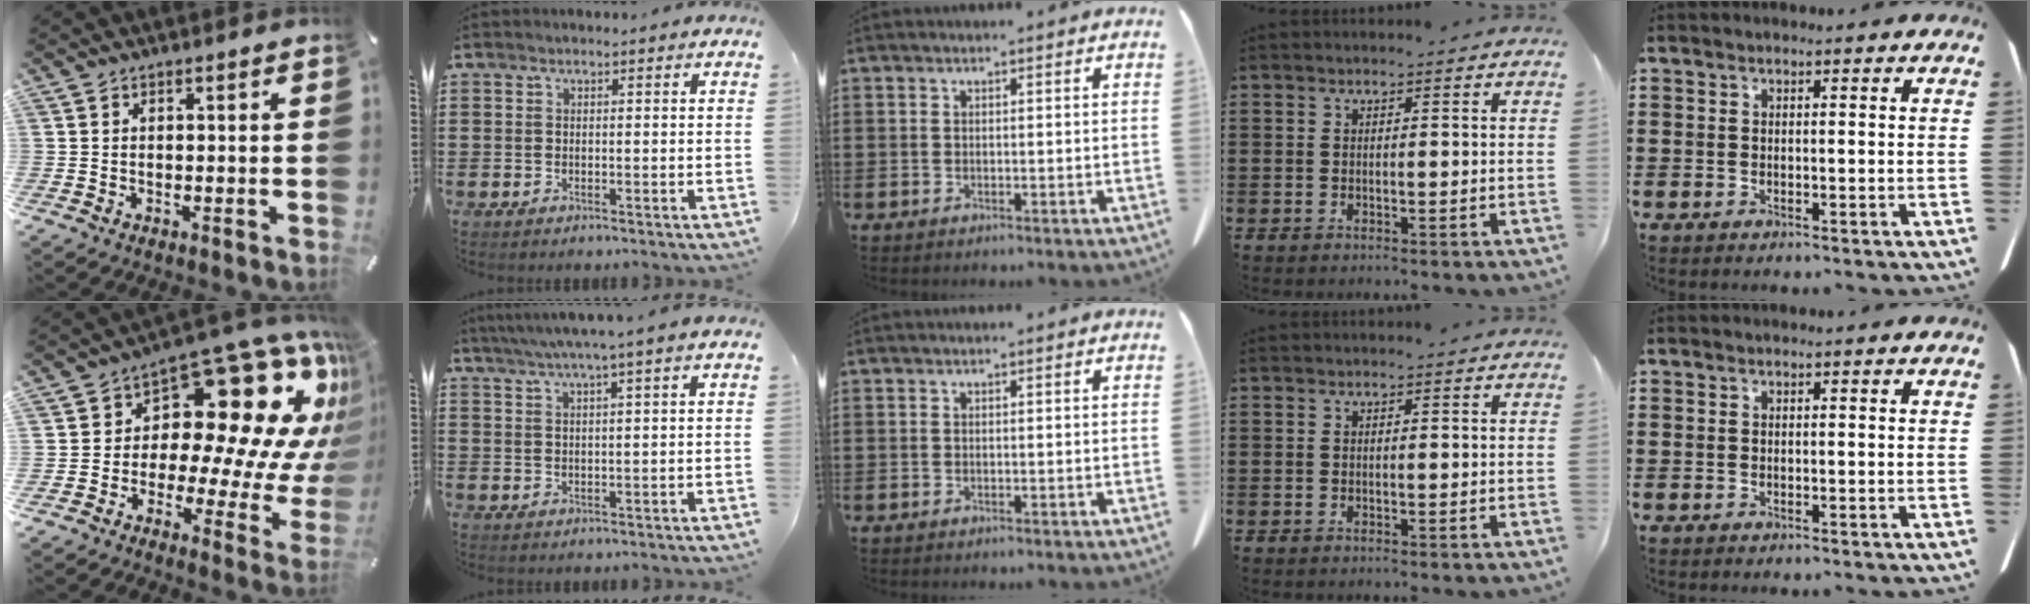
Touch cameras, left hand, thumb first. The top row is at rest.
{"thumb": {"total": 22.1, "force": [9.3, 11.4, 16.5], "torque": [-0.227, -0.094, 0.157]}, "index": {"total": 3.3, "force": [2.0, -0.5, 2.6], "torque": [-0.054, -0.001, 0.032]}}